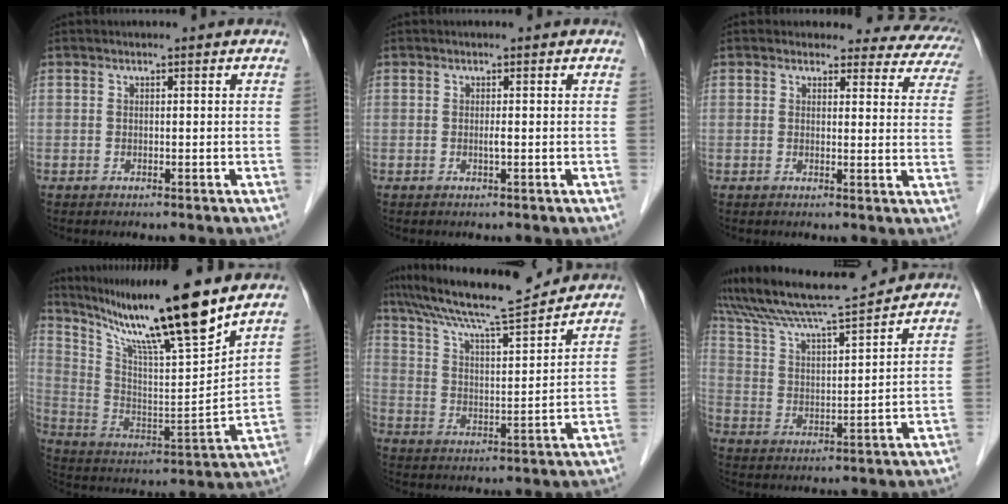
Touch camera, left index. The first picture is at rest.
{"total": 0.6, "force": [0.0, -0.1, 0.6], "torque": [-0.012, -0.001, -0.001]}
{"total": 12.0, "force": [11.1, 4.5, 1.1], "torque": [0.035, -0.038, 0.079]}
{"total": 19.9, "force": [15.5, -0.3, 12.5], "torque": [-0.218, -0.008, 0.267]}
{"total": 15.8, "force": [14.2, 0.5, 7.0], "torque": [-0.125, 0.010, 0.229]}
{"total": 13.7, "force": [12.8, -1.0, 4.9], "torque": [-0.102, 0.013, 0.220]}